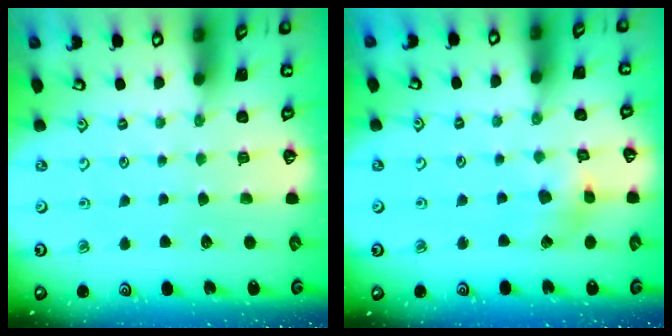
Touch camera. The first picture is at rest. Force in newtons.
{"total": 5.4, "press": 5.3, "slide": 0.7}